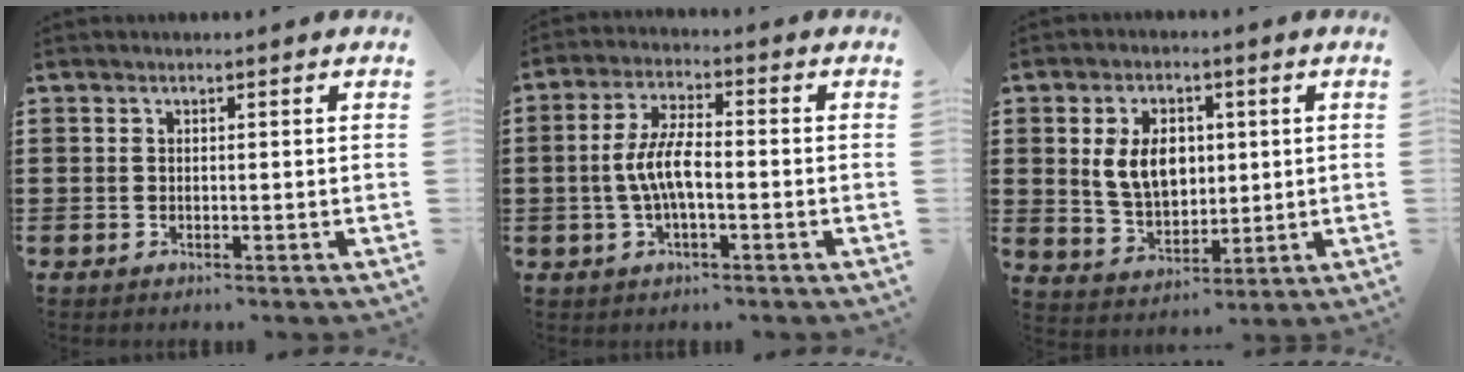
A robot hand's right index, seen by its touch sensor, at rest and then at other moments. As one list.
[{"total": 6.3, "force": [-1.0, 1.8, 6.0], "torque": [-0.130, -0.002, -0.025]}, {"total": 7.3, "force": [1.3, 4.5, 5.5], "torque": [-0.123, 0.007, 0.018]}]